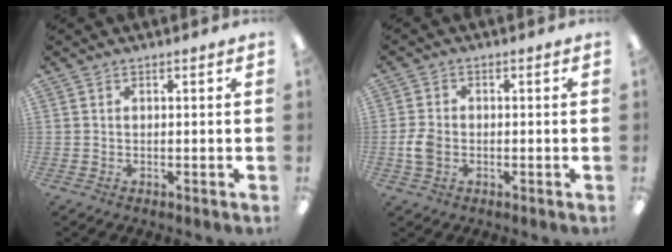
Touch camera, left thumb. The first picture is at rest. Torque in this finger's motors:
{"motor_torque": [-0.14, 0.18, 0.04, -0.03, 0.00]}